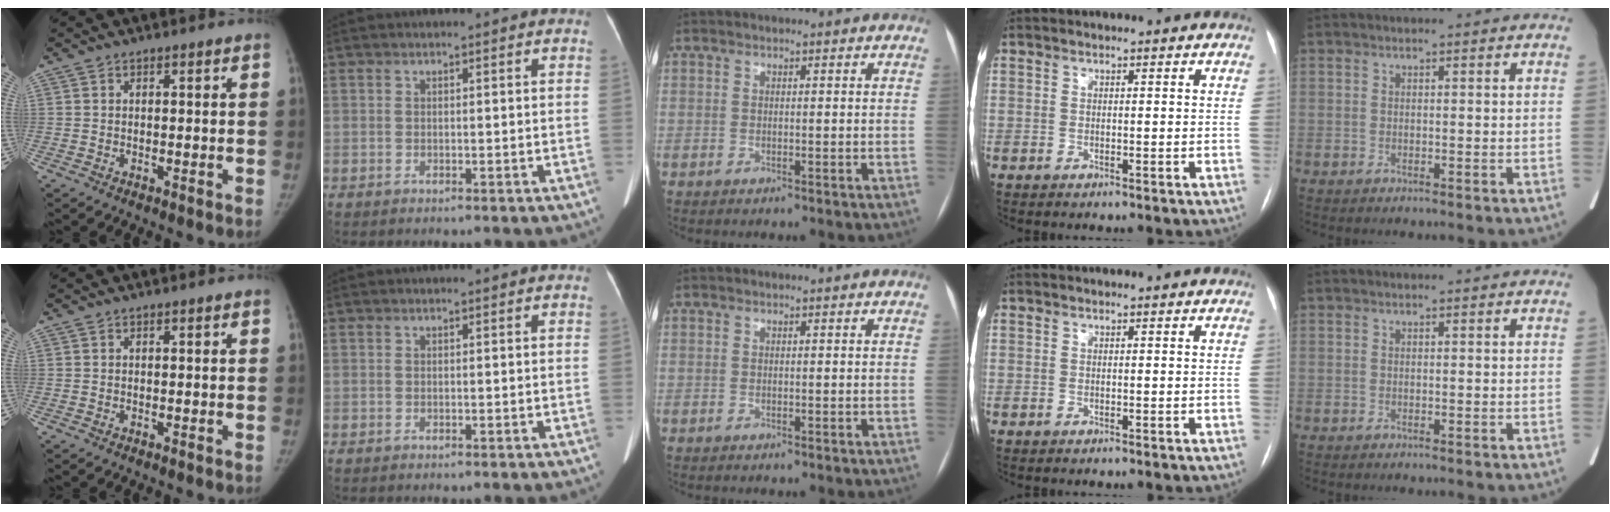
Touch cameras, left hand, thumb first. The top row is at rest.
{}